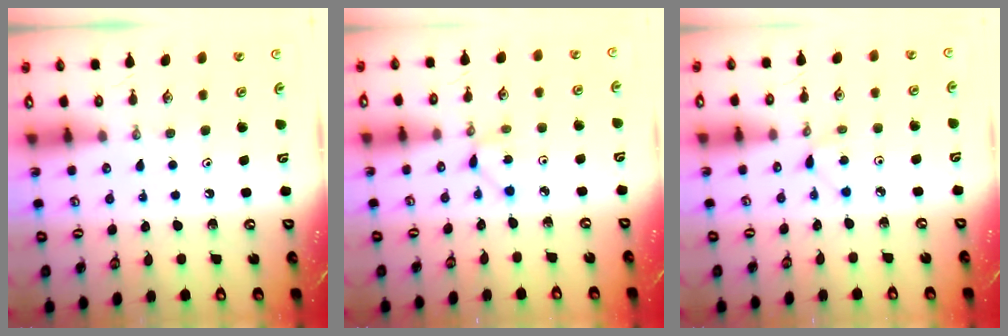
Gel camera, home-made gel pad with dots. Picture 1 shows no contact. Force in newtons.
{"total": 1.7, "press": 1.7, "slide": 0.3}
{"total": 2.9, "press": 2.8, "slide": 0.4}